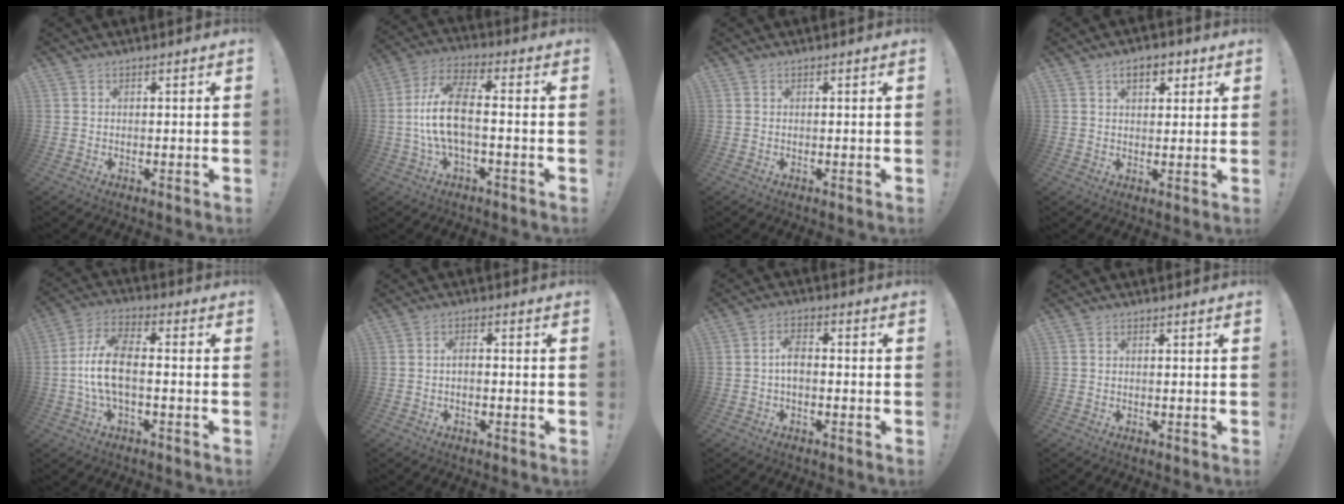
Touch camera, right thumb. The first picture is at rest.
{"total": 12.8, "force": [-1.6, 5.0, 11.6], "torque": [-0.236, 0.008, -0.030]}
{"total": 0.0}
{"total": 5.6, "force": [2.6, 3.3, 3.7], "torque": [-0.053, 0.002, 0.043]}
{"total": 11.7, "force": [-1.9, 5.3, 10.3], "torque": [-0.210, 0.011, -0.035]}
{"total": 1.9, "force": [-0.8, 0.6, 1.6], "torque": [-0.030, 0.003, -0.016]}
{"total": 5.0, "force": [-0.6, 2.6, 4.2], "torque": [-0.077, 0.005, -0.013]}
{"total": 0.0}